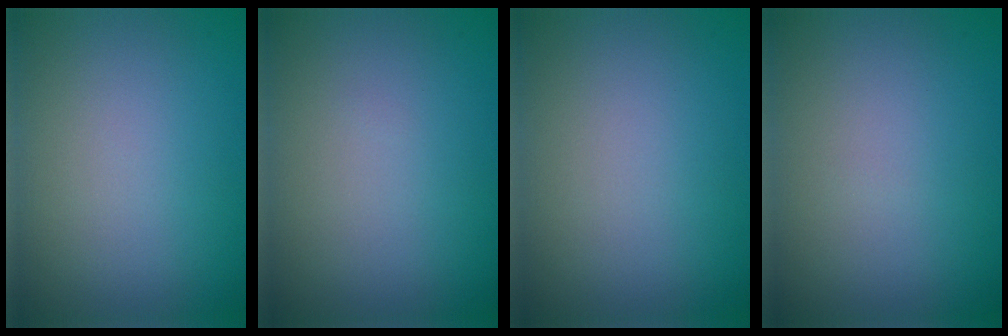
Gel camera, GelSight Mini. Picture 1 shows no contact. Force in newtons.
{"total": 0.0}
{"total": 0.0}
{"total": 0.0}